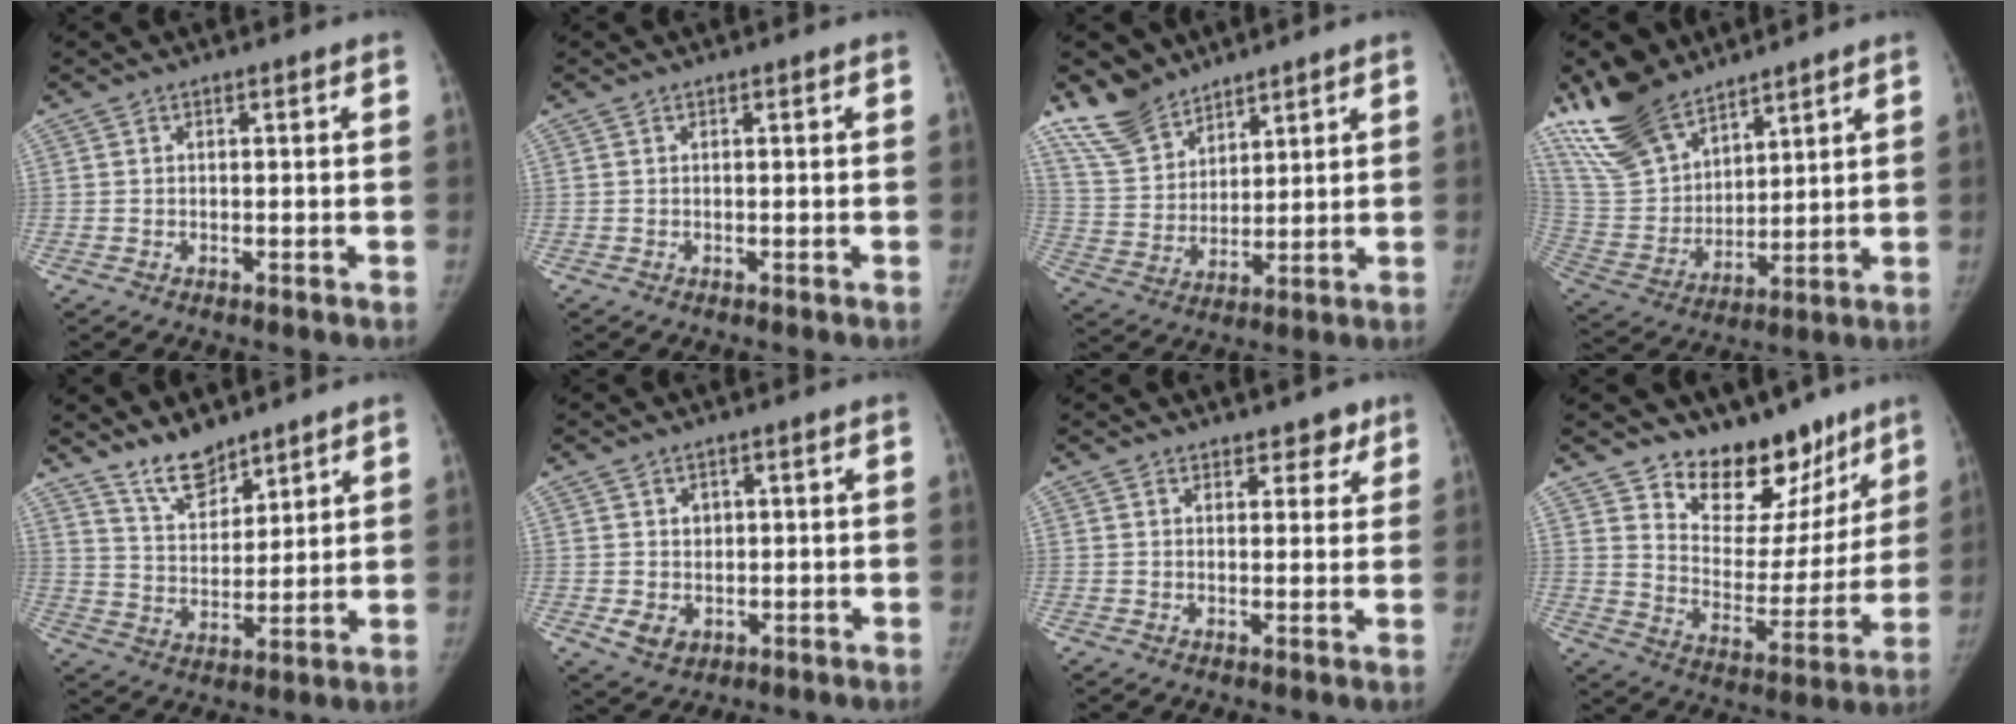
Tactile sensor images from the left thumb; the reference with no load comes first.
{"total": 0.0}
{"total": 10.3, "force": [8.6, 5.1, 2.6], "torque": [-0.038, -0.043, 0.183]}
{"total": 17.6, "force": [13.6, 8.3, 7.5], "torque": [-0.116, -0.054, 0.275]}
{"total": 8.5, "force": [7.1, 3.4, 3.1], "torque": [-0.032, -0.055, 0.138]}
{"total": 4.8, "force": [0.1, 4.2, 2.4], "torque": [-0.020, -0.004, 0.015]}
{"total": 3.6, "force": [2.7, 2.2, 1.0], "torque": [0.019, -0.013, 0.034]}
{"total": 17.5, "force": [13.3, 9.5, 6.1], "torque": [-0.015, -0.099, 0.203]}